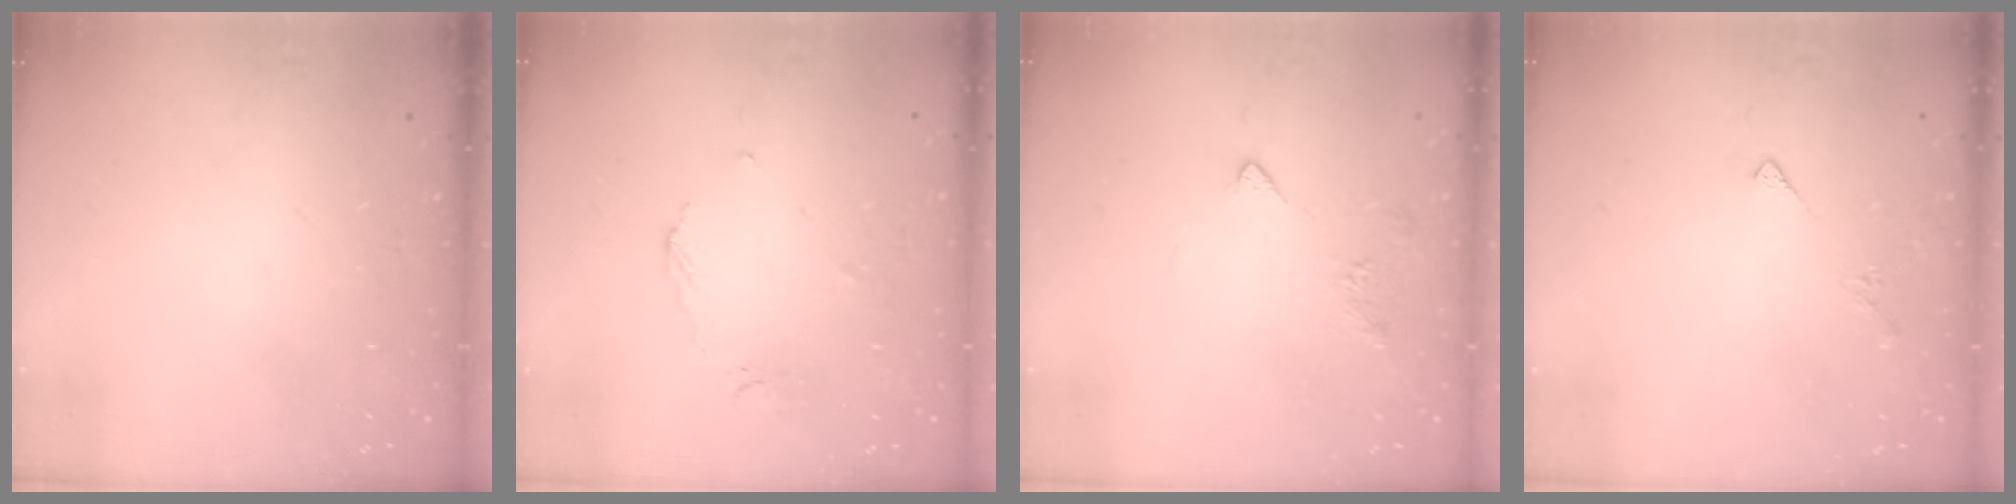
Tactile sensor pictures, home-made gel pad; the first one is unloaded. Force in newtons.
{"total": 4.3, "press": 4.3, "slide": 0.6}
{"total": 2.9, "press": 2.8, "slide": 0.7}
{"total": 2.5, "press": 2.4, "slide": 0.5}